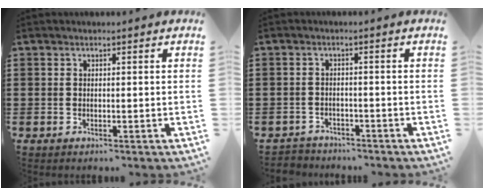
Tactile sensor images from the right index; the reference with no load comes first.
{"total": 1.8, "force": [-1.7, 0.4, -0.3], "torque": [-0.002, 0.003, -0.041]}